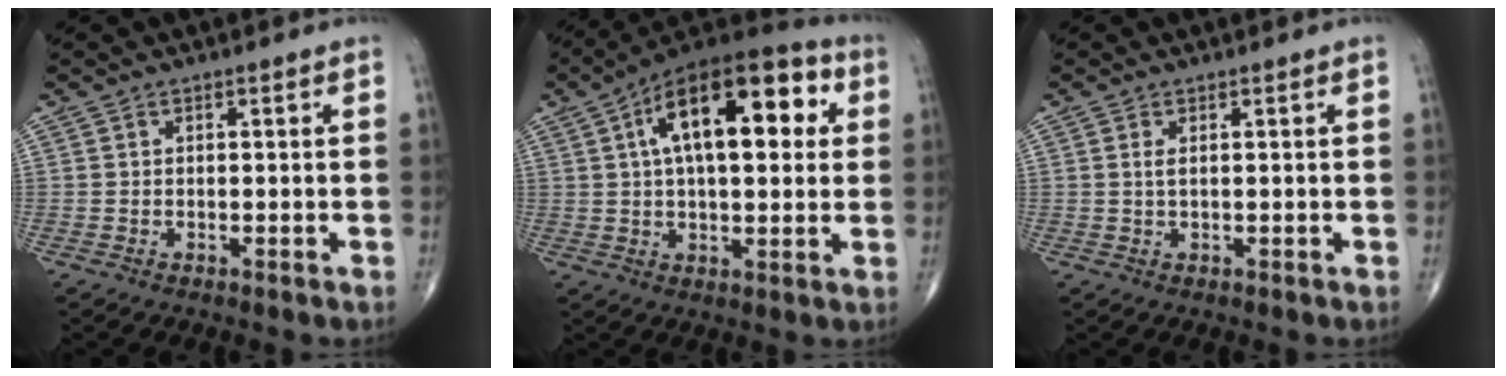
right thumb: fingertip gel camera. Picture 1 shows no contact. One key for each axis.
{"total": 21.4, "fx": 5.7, "fy": 9.9, "fz": 18.1, "tx": -0.261, "ty": 0.022, "tz": 0.080}
{"total": 1.2, "fx": 0.3, "fy": 0.3, "fz": 1.1, "tx": -0.031, "ty": 0.001, "tz": 0.009}